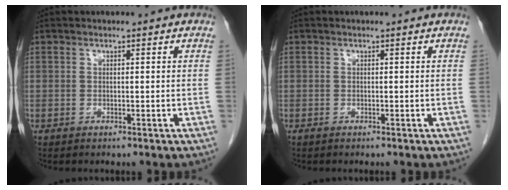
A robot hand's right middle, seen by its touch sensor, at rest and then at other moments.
{"total": 0.0}